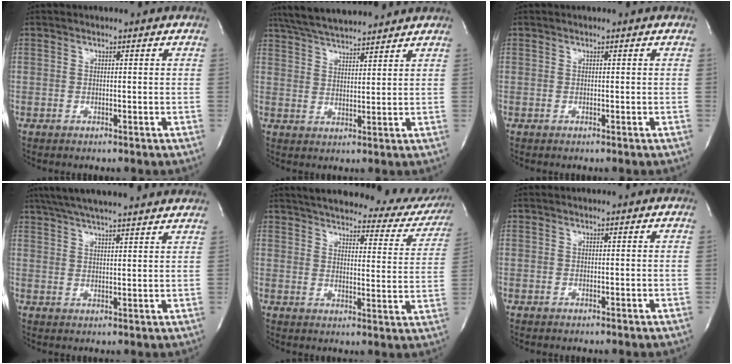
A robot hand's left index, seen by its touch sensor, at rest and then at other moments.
{"total": 12.2, "force": [11.1, 1.5, 4.9], "torque": [-0.093, 0.024, 0.180]}
{"total": 0.0}
{"total": 18.2, "force": [15.8, 1.8, 8.8], "torque": [-0.152, 0.045, 0.219]}
{"total": 25.8, "force": [23.3, 6.3, 9.1], "torque": [-0.129, -0.048, 0.265]}
{"total": 0.0}